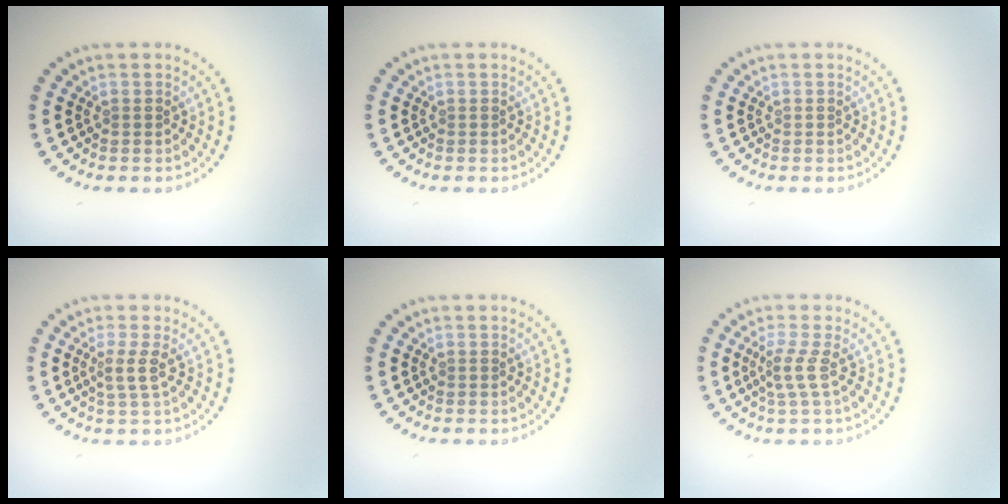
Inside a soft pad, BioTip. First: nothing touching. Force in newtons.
{"total": 0.0}
{"total": 0.0}
{"total": 1.7, "press": 1.3, "slide": 1.1}
{"total": 0.0}
{"total": 2.0, "press": 1.3, "slide": 1.5}